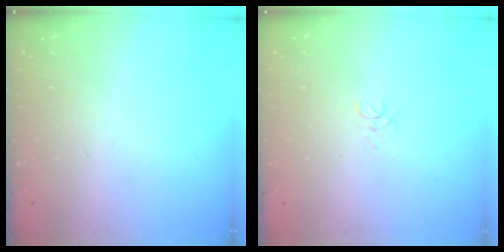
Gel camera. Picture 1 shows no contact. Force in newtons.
{"total": 3.0, "press": 3.0, "slide": 0.2}